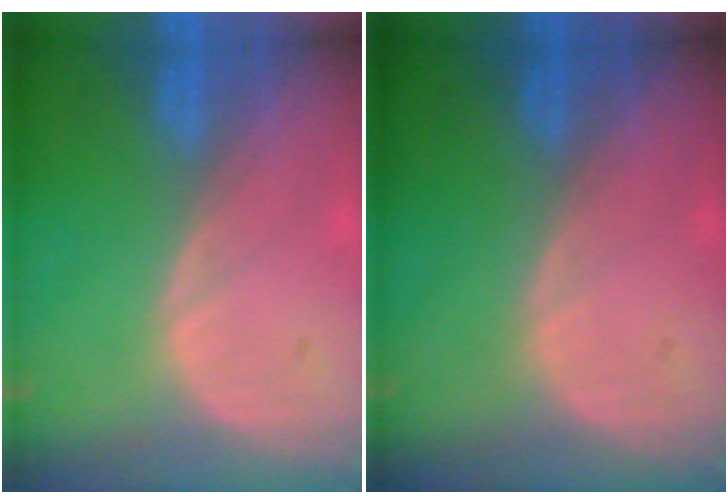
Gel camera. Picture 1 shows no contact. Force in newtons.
{"total": 0.0}